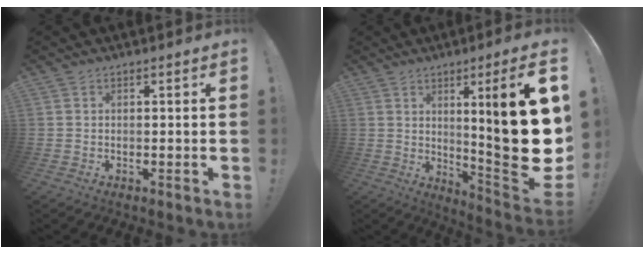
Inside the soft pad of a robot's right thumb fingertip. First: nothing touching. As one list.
[{"total": 21.4, "force": [4.0, 2.2, 20.9], "torque": [-0.290, -0.045, 0.056]}]